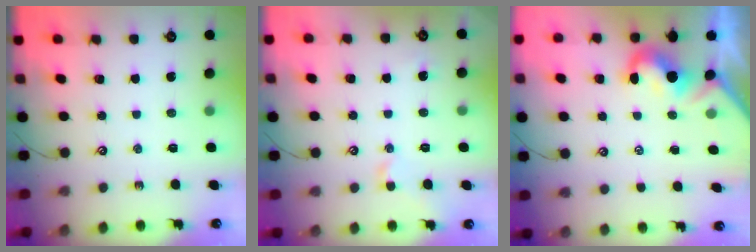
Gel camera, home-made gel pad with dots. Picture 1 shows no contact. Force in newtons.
{"total": 1.0, "press": 0.9, "slide": 0.3}
{"total": 1.9, "press": 1.7, "slide": 0.8}